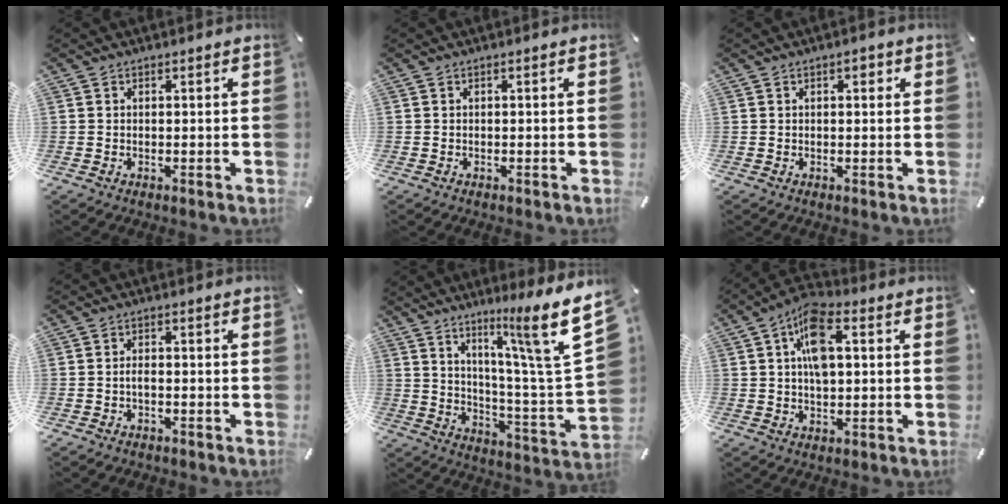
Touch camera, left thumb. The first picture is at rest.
{"total": 0.0}
{"total": 1.9, "force": [0.6, 1.0, 1.5], "torque": [-0.022, 0.005, 0.007]}
{"total": 1.9, "force": [-0.9, 1.0, 1.4], "torque": [-0.029, 0.005, -0.018]}
{"total": 17.6, "force": [11.0, 0.7, 13.7], "torque": [-0.211, -0.091, 0.154]}
{"total": 9.7, "force": [2.0, 5.2, 7.9], "torque": [-0.149, 0.003, 0.034]}